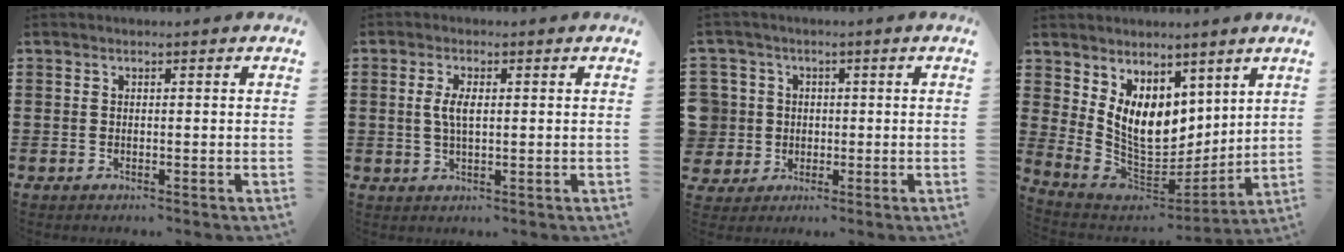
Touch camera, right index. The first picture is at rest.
{"total": 3.4, "force": [0.4, 1.3, 3.1], "torque": [-0.063, 0.005, 0.004]}
{"total": 5.6, "force": [0.0, 5.6, 0.8], "torque": [-0.062, 0.006, -0.005]}
{"total": 9.8, "force": [4.1, 6.9, 5.7], "torque": [-0.136, -0.022, 0.081]}